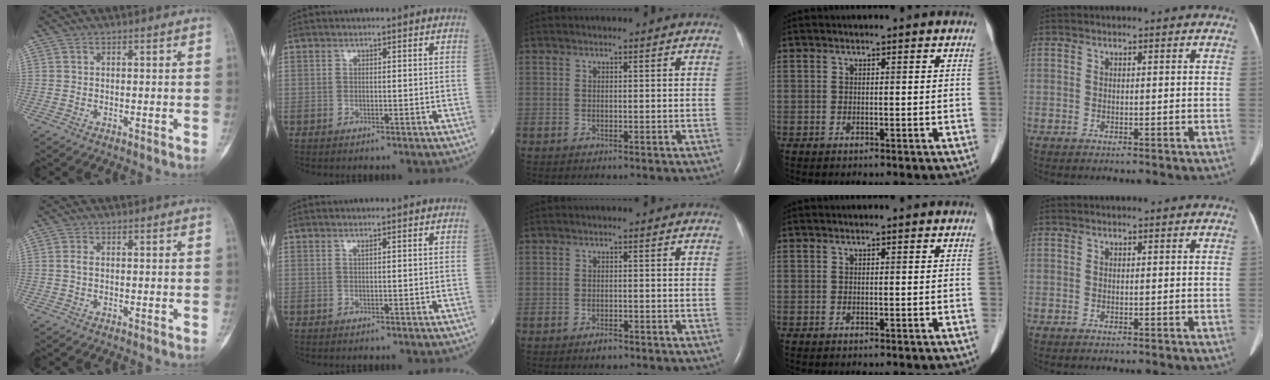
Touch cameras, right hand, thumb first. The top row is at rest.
{"thumb": {"total": 1.1, "force": [-0.1, 0.6, 0.9], "torque": [-0.019, 0.001, -0.002]}, "index": {"total": 0.5, "force": [0.3, 0.0, 0.4], "torque": [-0.011, -0.002, 0.007]}, "middle": {"total": 1.4, "force": [-1.1, 0.5, 0.7], "torque": [-0.016, -0.001, -0.015]}}